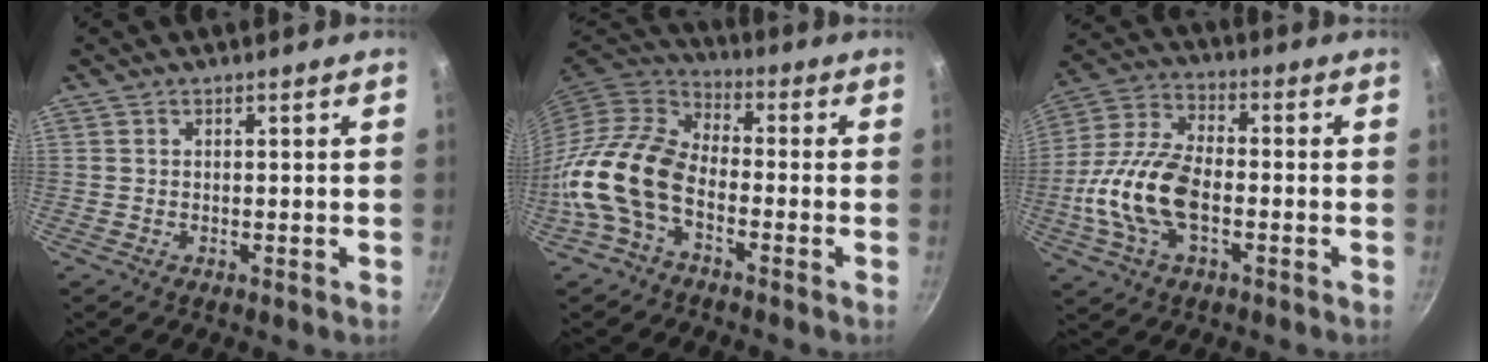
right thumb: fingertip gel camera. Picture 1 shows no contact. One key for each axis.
{"total": 13.2, "fx": -4.8, "fy": 8.1, "fz": 9.3, "tx": -0.166, "ty": 0.047, "tz": -0.112}
{"total": 15.8, "fx": -3.3, "fy": 8.5, "fz": 12.9, "tx": -0.249, "ty": 0.033, "tz": -0.078}